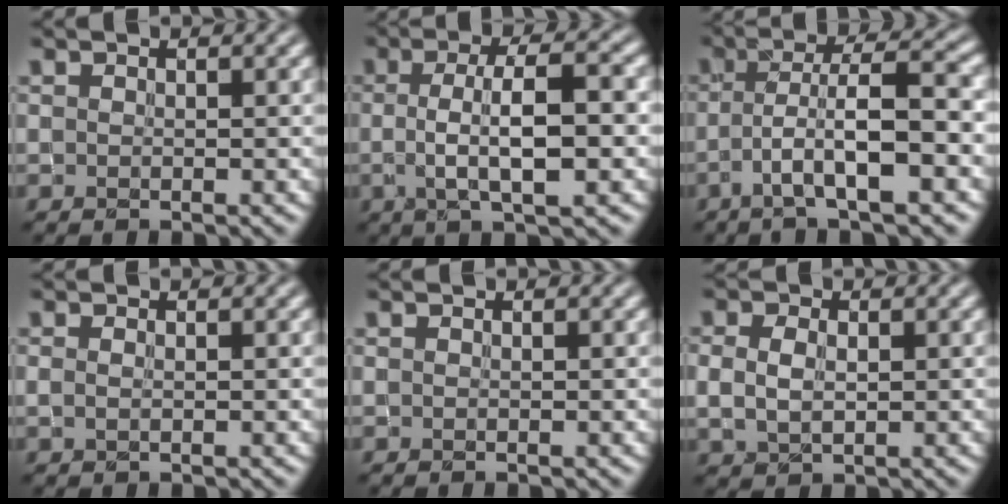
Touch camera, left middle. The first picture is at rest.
{"total": 6.5, "force": [-0.3, 1.6, 6.3], "torque": [-0.107, 0.002, -0.004]}
{"total": 6.5, "force": [-1.9, 1.2, 6.1], "torque": [-0.110, 0.012, -0.038]}
{"total": 0.7, "force": [0.0, 0.4, 0.6], "torque": [-0.014, -0.002, 0.001]}
{"total": 0.0}
{"total": 2.8, "force": [0.3, 2.0, 2.0], "torque": [-0.051, 0.000, 0.014]}